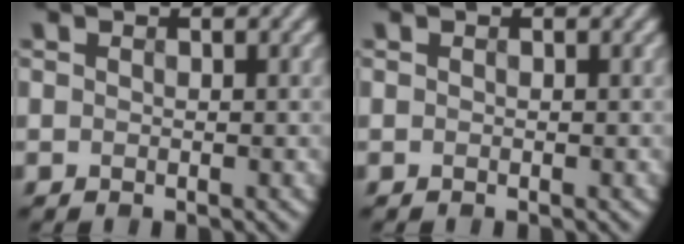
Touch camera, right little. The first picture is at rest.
{"total": 0.0}